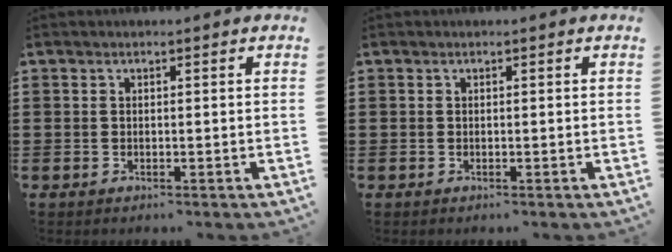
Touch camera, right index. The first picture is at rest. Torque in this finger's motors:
{"motor_torque": [0.00, 0.00, 0.00, 0.00]}